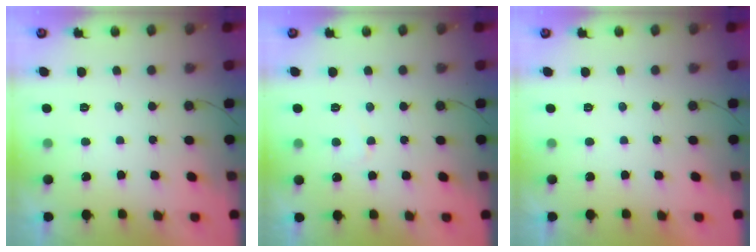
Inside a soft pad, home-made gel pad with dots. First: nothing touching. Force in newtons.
{"total": 2.2, "press": 2.2, "slide": 0.2}
{"total": 1.8, "press": 1.8, "slide": 0.0}